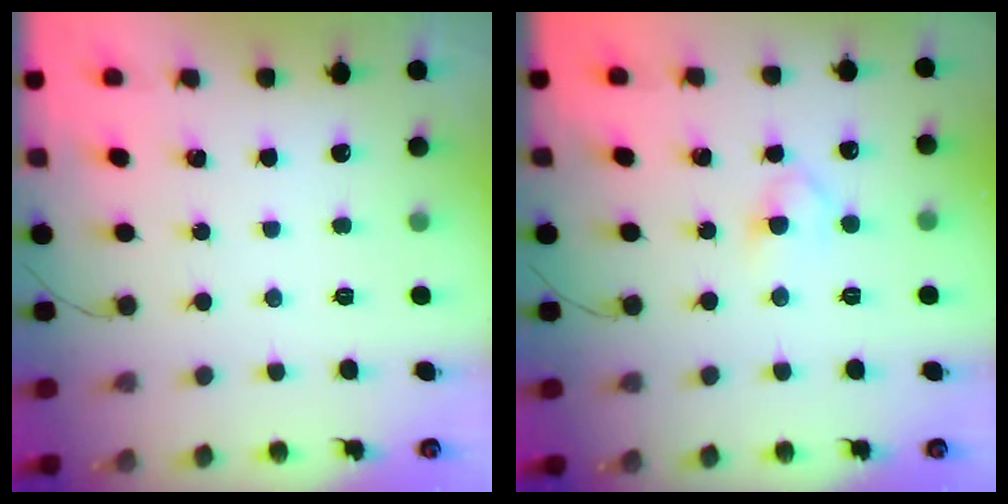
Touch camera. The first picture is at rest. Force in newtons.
{"total": 2.9, "press": 2.6, "slide": 1.3}